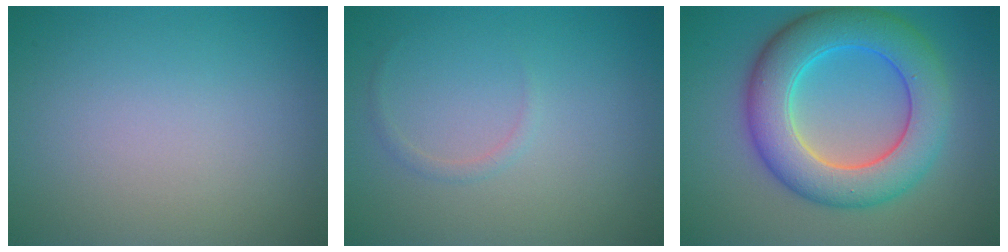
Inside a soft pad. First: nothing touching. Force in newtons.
{"total": 0.7, "press": 0.7, "slide": 0.1}
{"total": 8.7, "press": 8.7, "slide": 0.3}